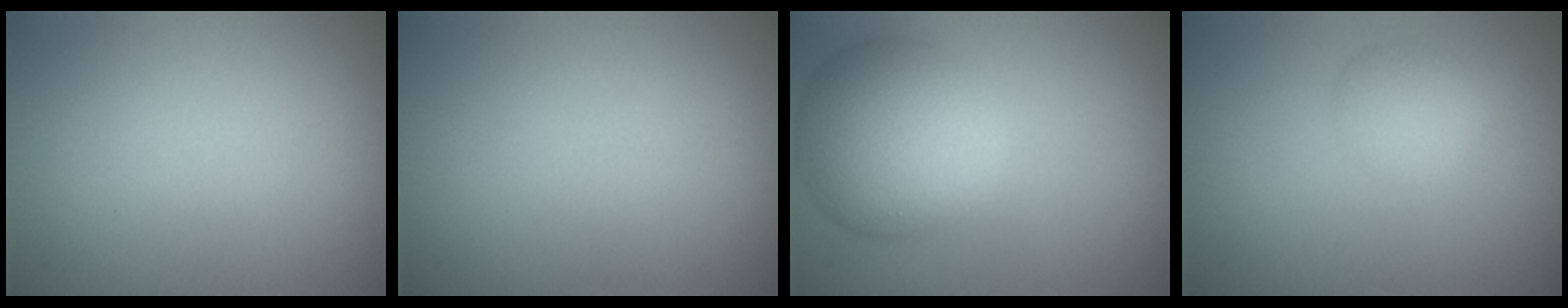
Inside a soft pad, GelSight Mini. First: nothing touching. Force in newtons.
{"total": 0.0}
{"total": 7.7, "press": 7.7, "slide": 0.4}
{"total": 2.3, "press": 2.3, "slide": 0.1}